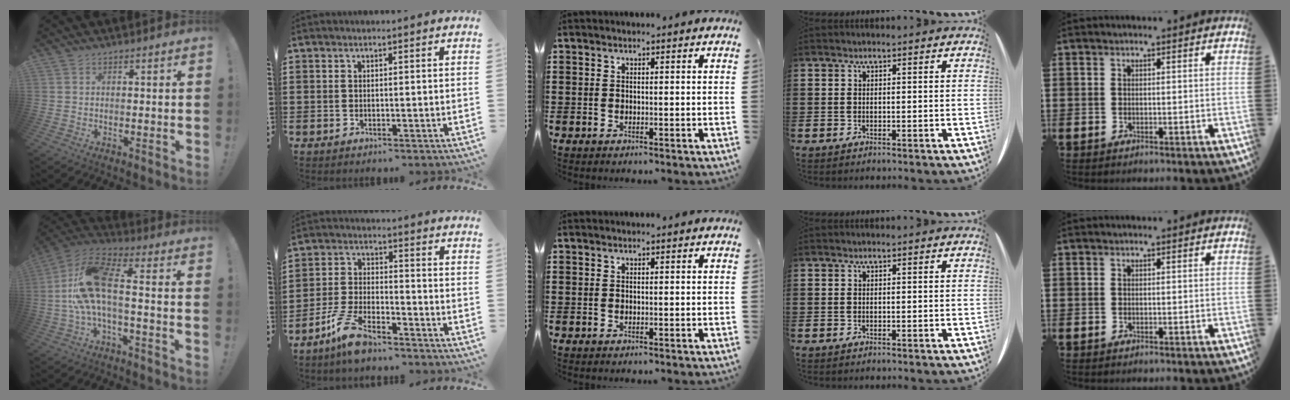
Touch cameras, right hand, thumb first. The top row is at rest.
{"thumb": {"total": 15.6, "force": [-0.1, 5.5, 14.6], "torque": [-0.272, 0.010, -0.003]}, "index": {"total": 7.0, "force": [-5.6, 1.7, 3.8], "torque": [-0.096, -0.004, -0.109]}}